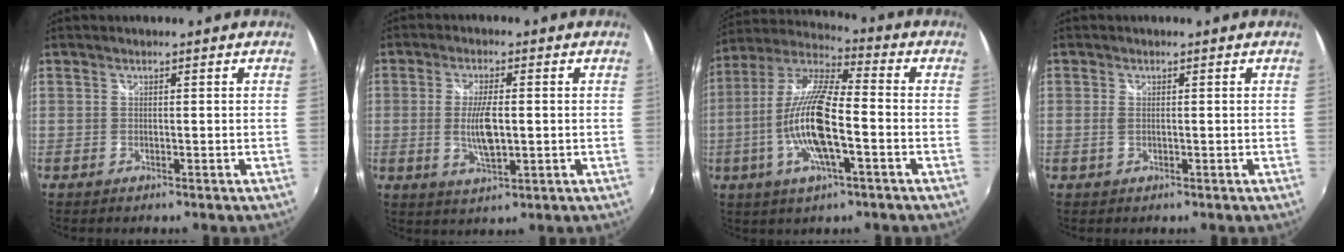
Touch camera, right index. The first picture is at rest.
{"total": 6.8, "force": [-0.5, 2.4, 6.4], "torque": [-0.122, -0.008, -0.006]}
{"total": 15.9, "force": [-4.0, 3.9, 14.9], "torque": [-0.296, -0.007, -0.080]}
{"total": 1.3, "force": [0.0, 0.6, 1.1], "torque": [-0.024, -0.001, -0.001]}